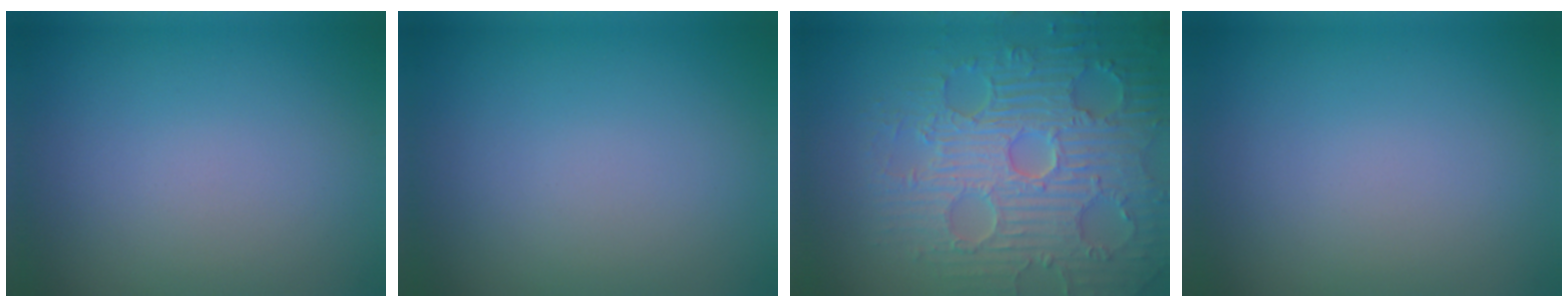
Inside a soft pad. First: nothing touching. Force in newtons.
{"total": 0.0}
{"total": 8.7, "press": 6.5, "slide": 5.9}
{"total": 0.0}